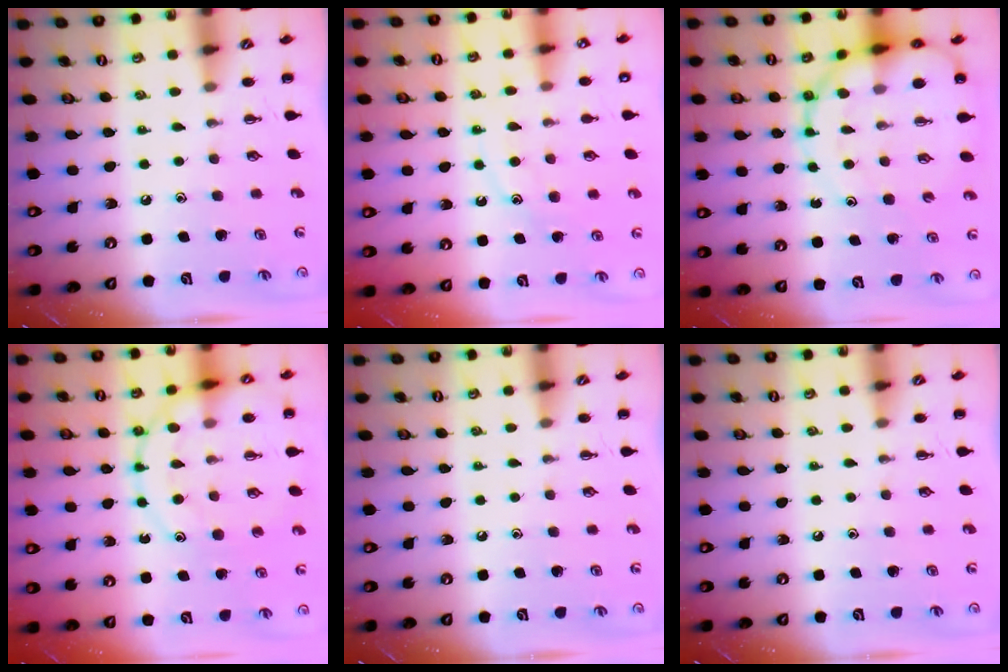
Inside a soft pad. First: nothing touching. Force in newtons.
{"total": 12.4, "press": 12.3, "slide": 1.2}
{"total": 15.3, "press": 14.9, "slide": 3.5}
{"total": 15.9, "press": 15.8, "slide": 1.8}
{"total": 0.0}
{"total": 0.0}